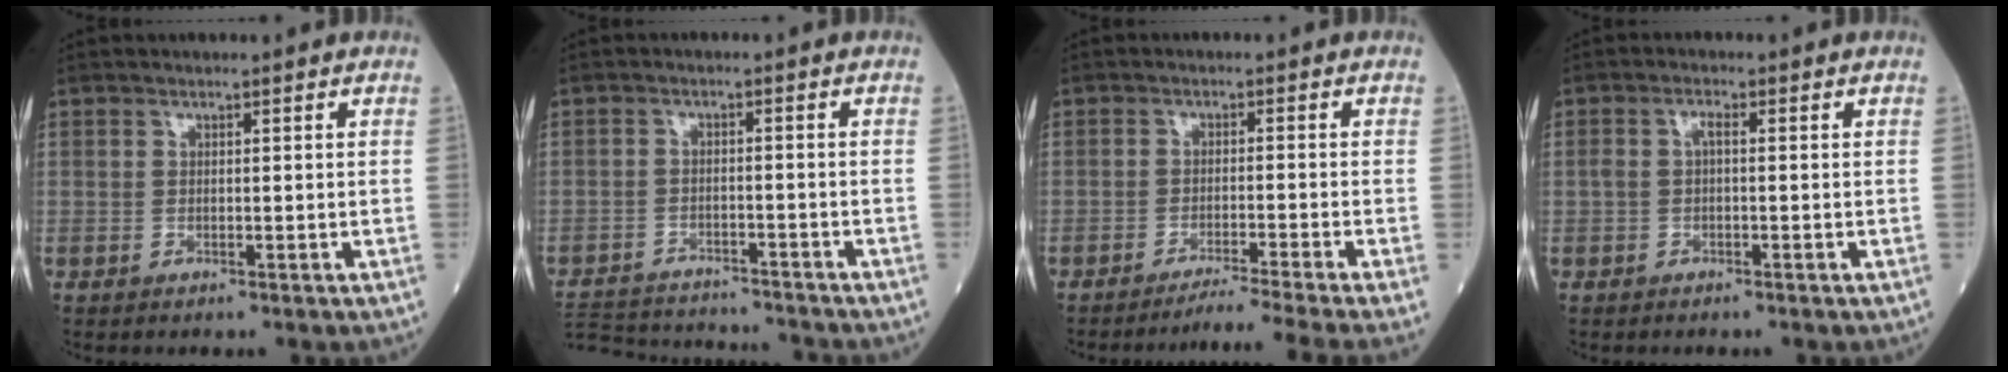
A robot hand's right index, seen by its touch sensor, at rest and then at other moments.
{"total": 14.8, "force": [-14.1, 2.6, 4.0], "torque": [-0.091, 0.001, -0.201]}
{"total": 8.5, "force": [-7.3, -3.0, 3.3], "torque": [-0.027, -0.018, -0.112]}
{"total": 1.7, "force": [0.0, 0.6, 1.6], "torque": [-0.033, 0.008, -0.001]}